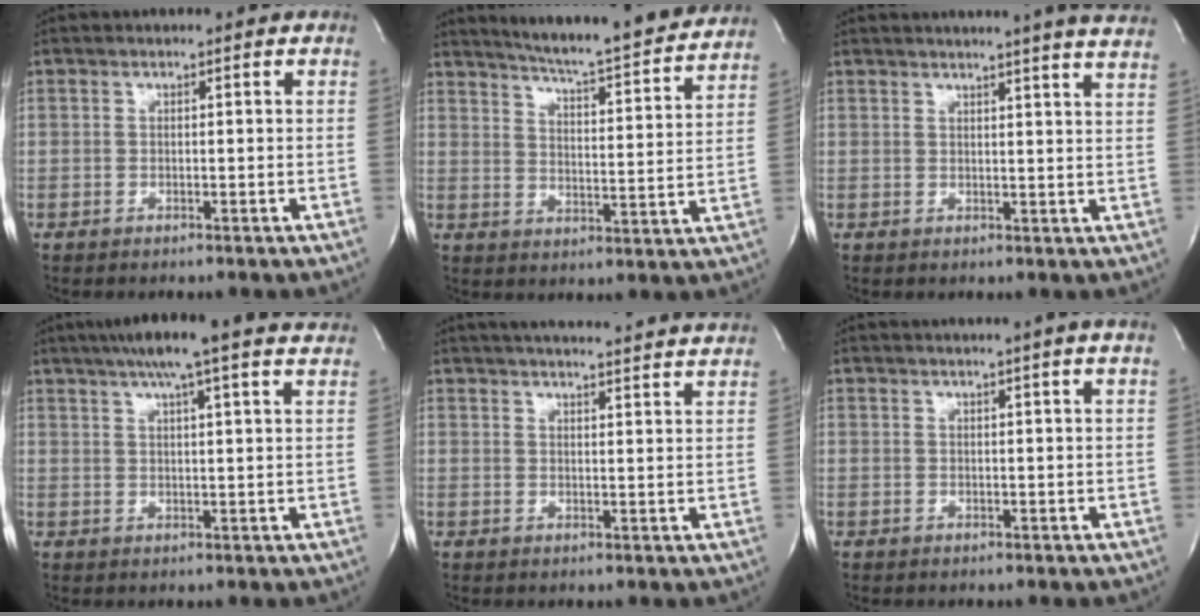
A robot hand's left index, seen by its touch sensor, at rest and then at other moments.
{"total": 19.6, "force": [18.2, 0.5, 7.3], "torque": [-0.114, -0.046, 0.235]}
{"total": 15.8, "force": [14.4, -0.9, 6.5], "torque": [-0.100, -0.038, 0.161]}
{"total": 16.9, "force": [14.1, 0.3, 9.3], "torque": [-0.152, 0.019, 0.172]}
{"total": 21.5, "force": [20.2, 0.5, 7.5], "torque": [-0.115, -0.010, 0.251]}
{"total": 4.7, "force": [3.8, -1.4, 2.4], "torque": [-0.034, 0.004, 0.042]}